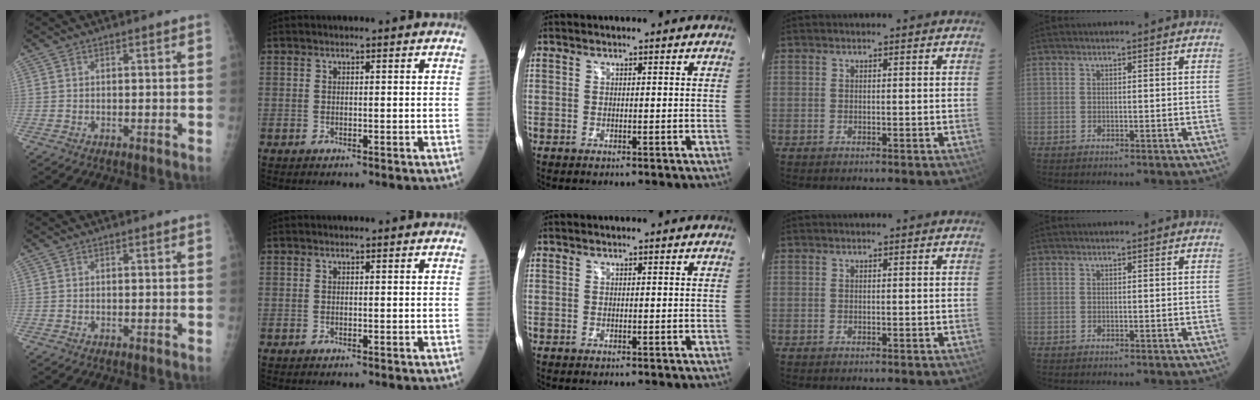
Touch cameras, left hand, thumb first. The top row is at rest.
{}